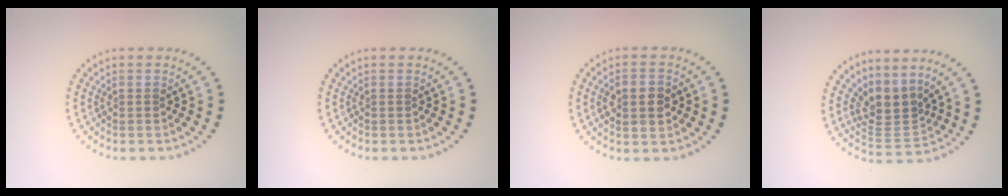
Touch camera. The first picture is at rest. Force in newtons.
{"total": 0.0}
{"total": 3.1, "press": 3.1, "slide": 0.1}
{"total": 3.4, "press": 2.5, "slide": 2.3}